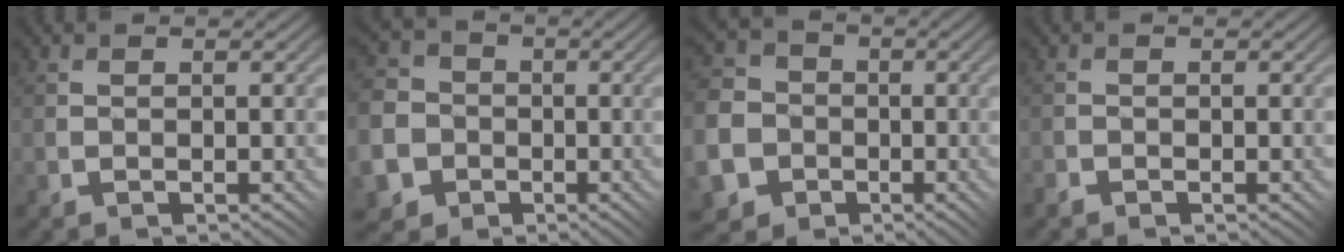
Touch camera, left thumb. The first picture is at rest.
{"total": 12.8, "force": [-4.2, 11.7, 3.0], "torque": [-0.133, -0.047, -0.087]}
{"total": 14.3, "force": [-4.5, 13.1, 3.6], "torque": [-0.152, -0.051, -0.095]}
{"total": 1.0, "force": [-0.9, 0.5, 0.0], "torque": [-0.003, -0.002, -0.023]}